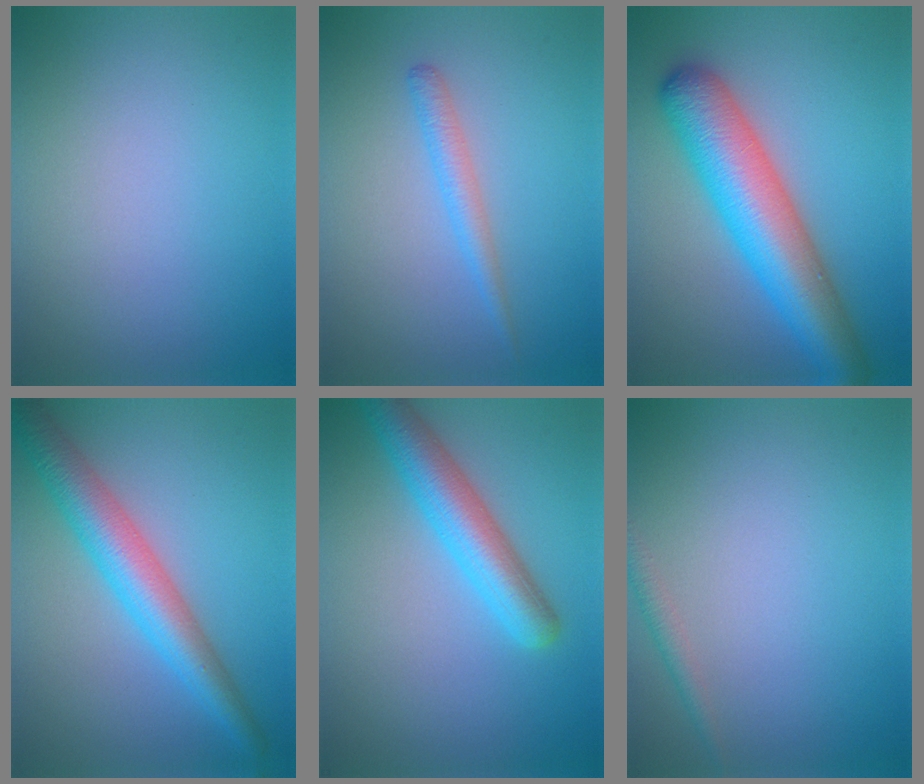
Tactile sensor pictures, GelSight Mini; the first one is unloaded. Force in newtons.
{"total": 1.9, "press": 1.8, "slide": 0.1}
{"total": 9.1, "press": 9.1, "slide": 0.4}
{"total": 5.8, "press": 5.8, "slide": 0.0}
{"total": 5.1, "press": 5.1, "slide": 0.2}
{"total": 1.4, "press": 1.4, "slide": 0.0}